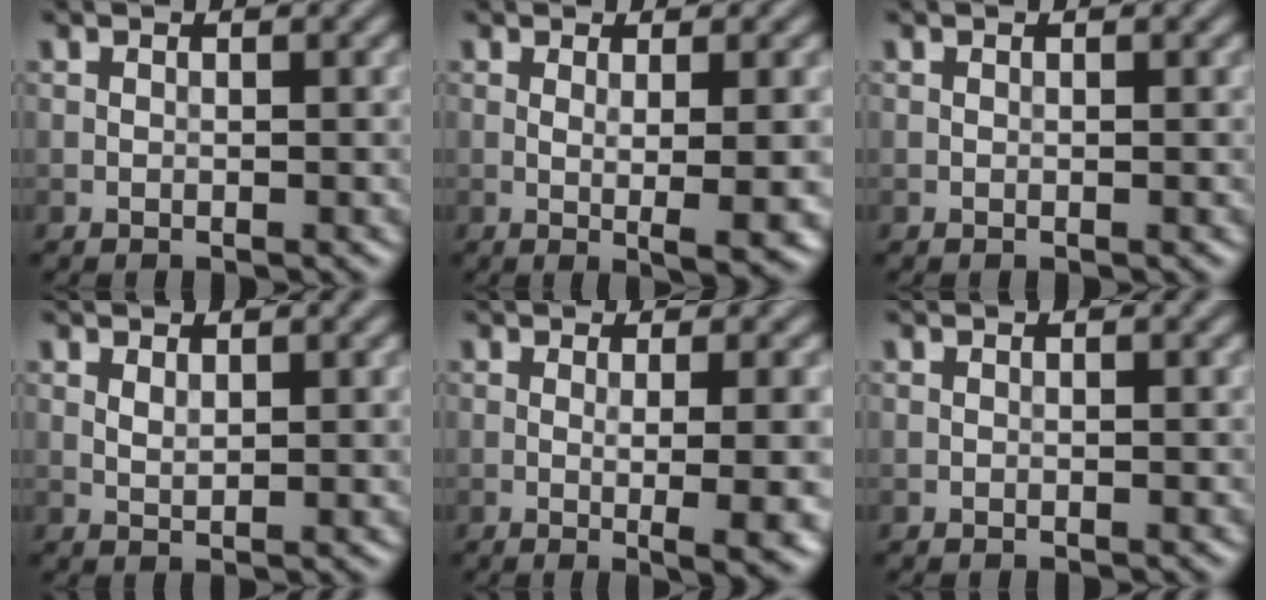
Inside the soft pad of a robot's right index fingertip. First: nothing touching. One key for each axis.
{"total": 4.6, "fx": 0.0, "fy": 0.8, "fz": 4.5, "tx": -0.065, "ty": -0.006, "tz": 0.004}
{"total": 0.0}
{"total": 1.3, "fx": 0.8, "fy": 0.5, "fz": 1.0, "tx": -0.022, "ty": -0.002, "tz": 0.018}
{"total": 6.2, "fx": -0.6, "fy": 1.4, "fz": 6.0, "tx": -0.080, "ty": -0.009, "tz": -0.003}
{"total": 0.0}